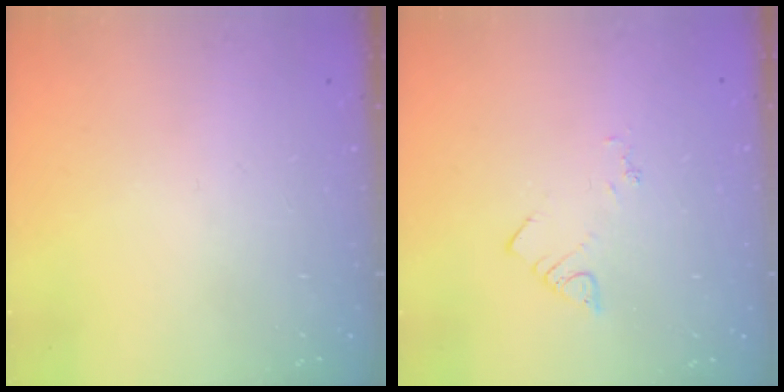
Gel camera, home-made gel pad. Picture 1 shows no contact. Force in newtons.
{"total": 3.2, "press": 3.2, "slide": 0.3}